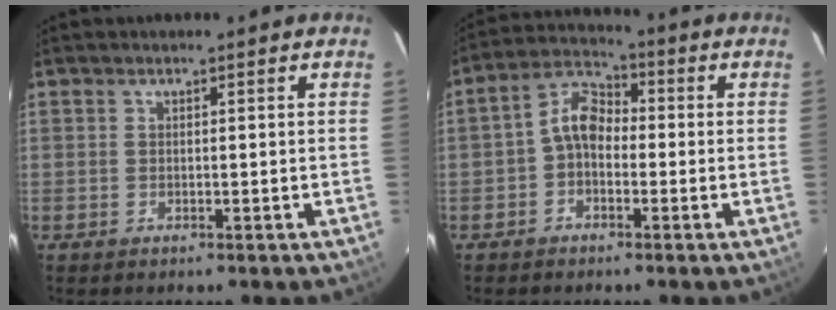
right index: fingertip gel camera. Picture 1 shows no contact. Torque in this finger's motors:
{"motor_torque": [1.08, -0.20, 0.32, 0.08]}